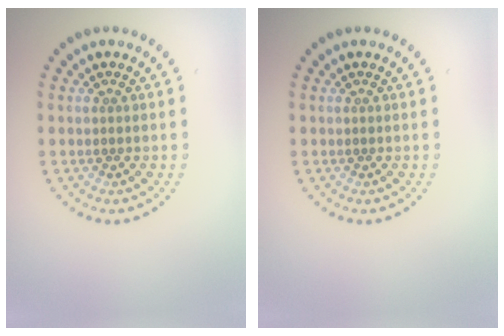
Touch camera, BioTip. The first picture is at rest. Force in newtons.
{"total": 0.0}